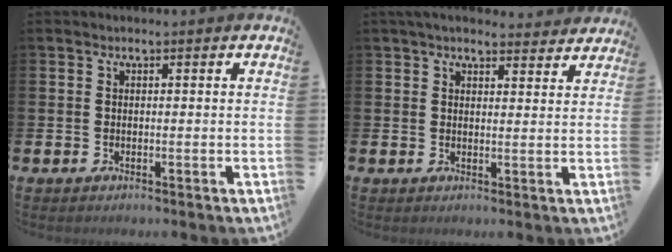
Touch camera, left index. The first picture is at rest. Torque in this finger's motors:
{"motor_torque": [1.03, -1.12, 0.57, 0.10]}